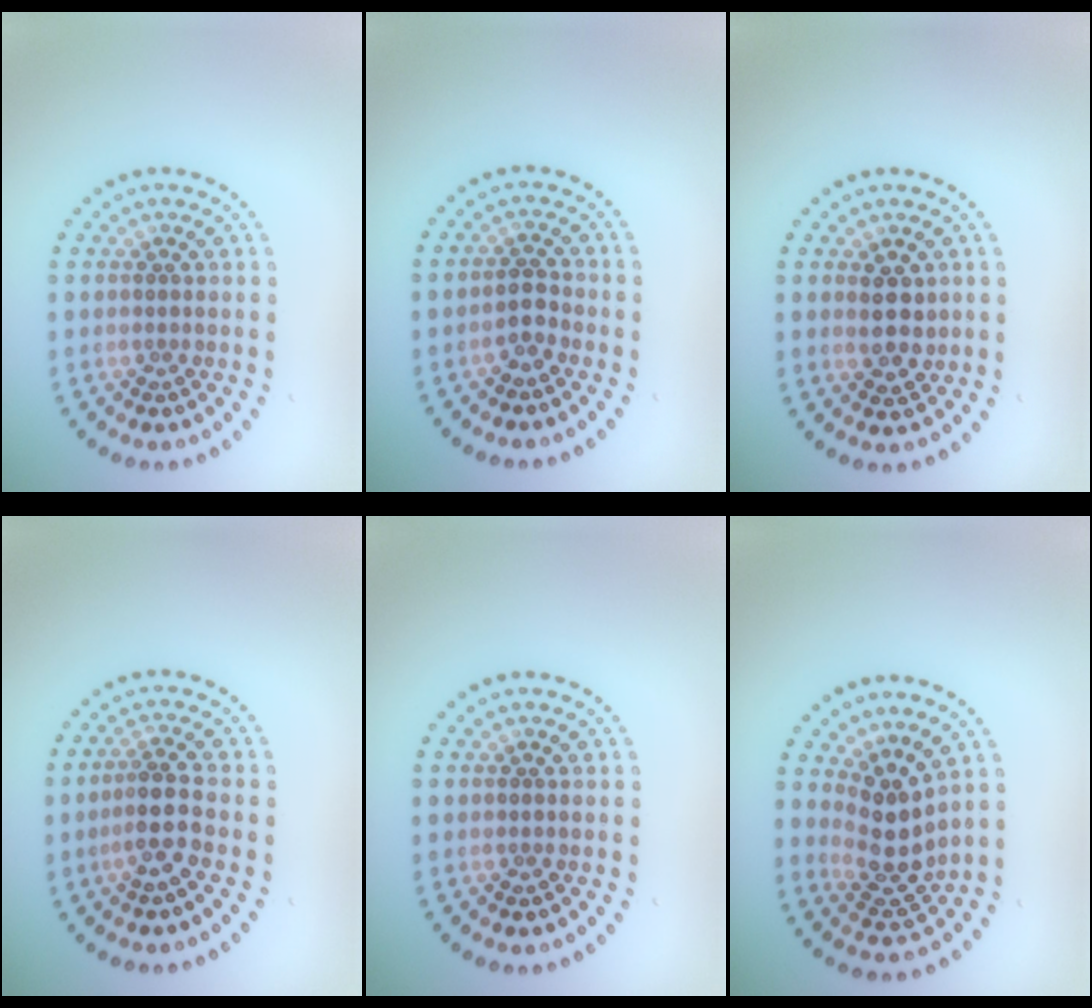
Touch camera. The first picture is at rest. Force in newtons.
{"total": 1.7, "press": 1.6, "slide": 0.5}
{"total": 2.6, "press": 2.5, "slide": 0.9}
{"total": 2.8, "press": 2.4, "slide": 1.5}
{"total": 0.0}
{"total": 3.7, "press": 3.1, "slide": 2.1}